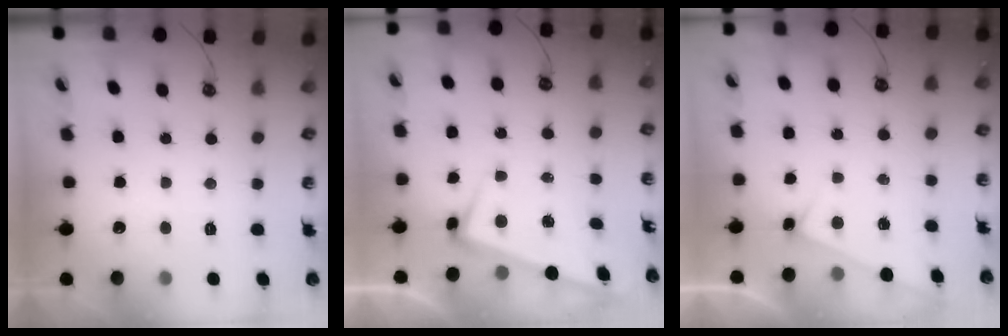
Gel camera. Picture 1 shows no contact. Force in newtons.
{"total": 3.0, "press": 2.8, "slide": 1.1}
{"total": 6.3, "press": 6.3, "slide": 0.3}